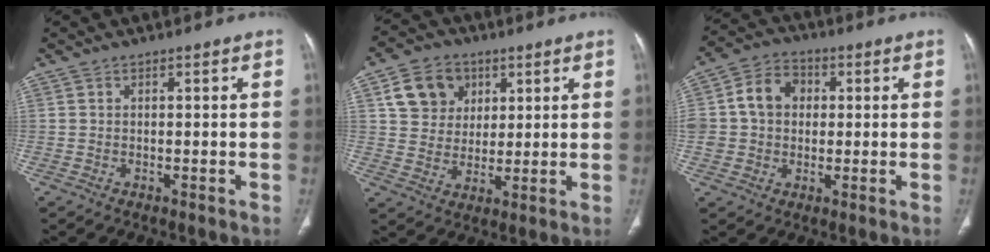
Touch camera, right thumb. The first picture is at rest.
{"total": 10.3, "force": [4.1, 8.6, 4.0], "torque": [-0.041, -0.007, 0.075]}
{"total": 10.4, "force": [1.1, 8.6, 5.7], "torque": [-0.082, 0.023, 0.013]}